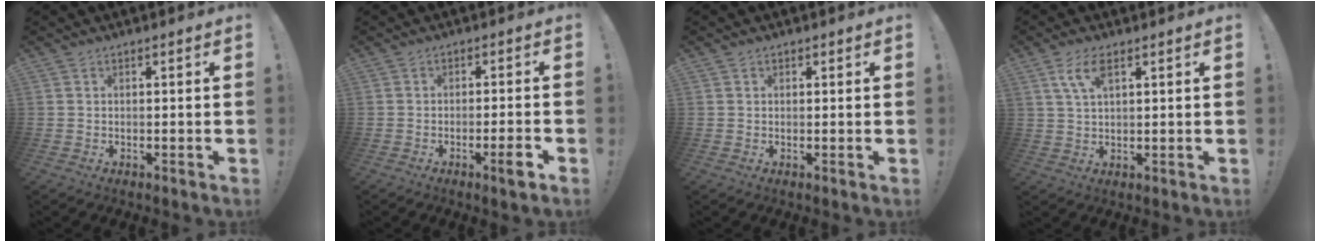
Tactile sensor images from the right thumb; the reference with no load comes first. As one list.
[{"total": 4.9, "force": [-2.5, 0.1, 4.2], "torque": [-0.067, 0.006, -0.038]}, {"total": 0.8, "force": [0.5, 0.7, 0.1], "torque": [0.002, 0.000, 0.008]}, {"total": 6.1, "force": [3.0, 2.4, 4.8], "torque": [-0.082, -0.004, 0.053]}]